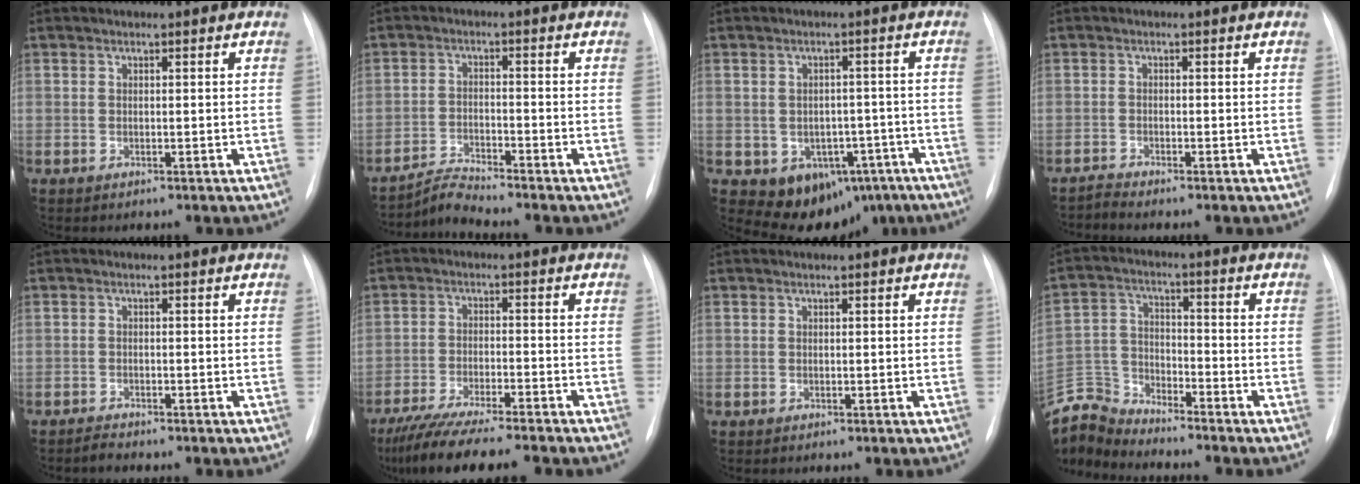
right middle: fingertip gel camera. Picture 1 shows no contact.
{"total": 3.9, "force": [-3.7, -1.2, -0.4], "torque": [-0.001, -0.019, -0.069]}
{"total": 10.6, "force": [-6.0, 7.5, 4.6], "torque": [-0.043, 0.025, -0.071]}
{"total": 1.3, "force": [-1.1, -0.4, -0.3], "torque": [0.007, -0.008, -0.023]}
{"total": 1.1, "force": [-1.1, 0.0, 0.0], "torque": [-0.002, -0.005, -0.019]}
{"total": 13.2, "force": [-11.2, 0.7, 6.9], "torque": [-0.110, -0.030, -0.177]}
{"total": 0.0}
{"total": 8.5, "force": [-8.5, 0.2, -0.5], "torque": [0.000, 0.013, -0.169]}